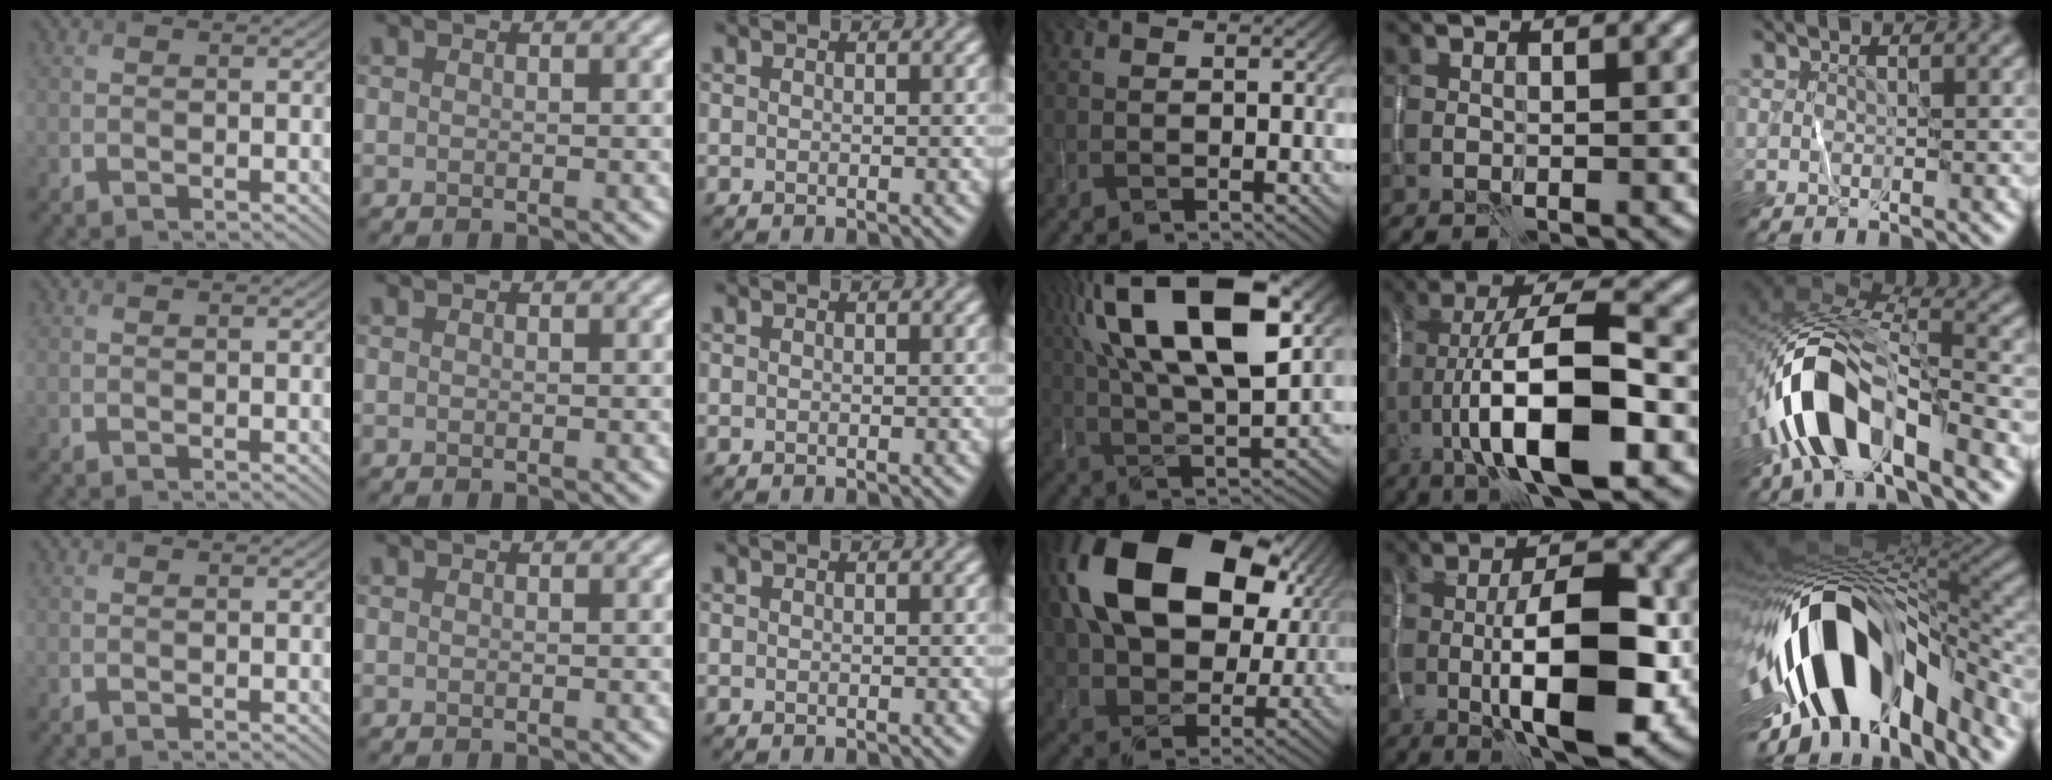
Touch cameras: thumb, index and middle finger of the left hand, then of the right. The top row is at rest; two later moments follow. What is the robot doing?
{"motion": "wipe", "object": "whiteboard"}